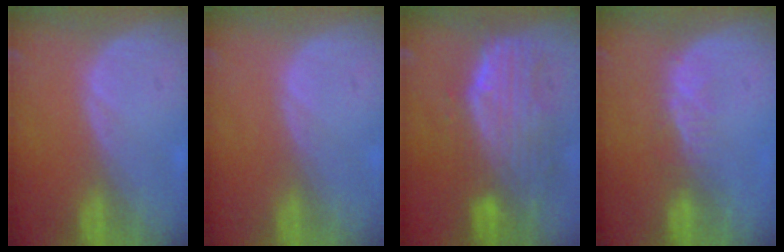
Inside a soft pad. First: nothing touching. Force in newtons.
{"total": 0.0}
{"total": 10.5, "press": 9.1, "slide": 5.4}
{"total": 3.1, "press": 2.7, "slide": 1.5}